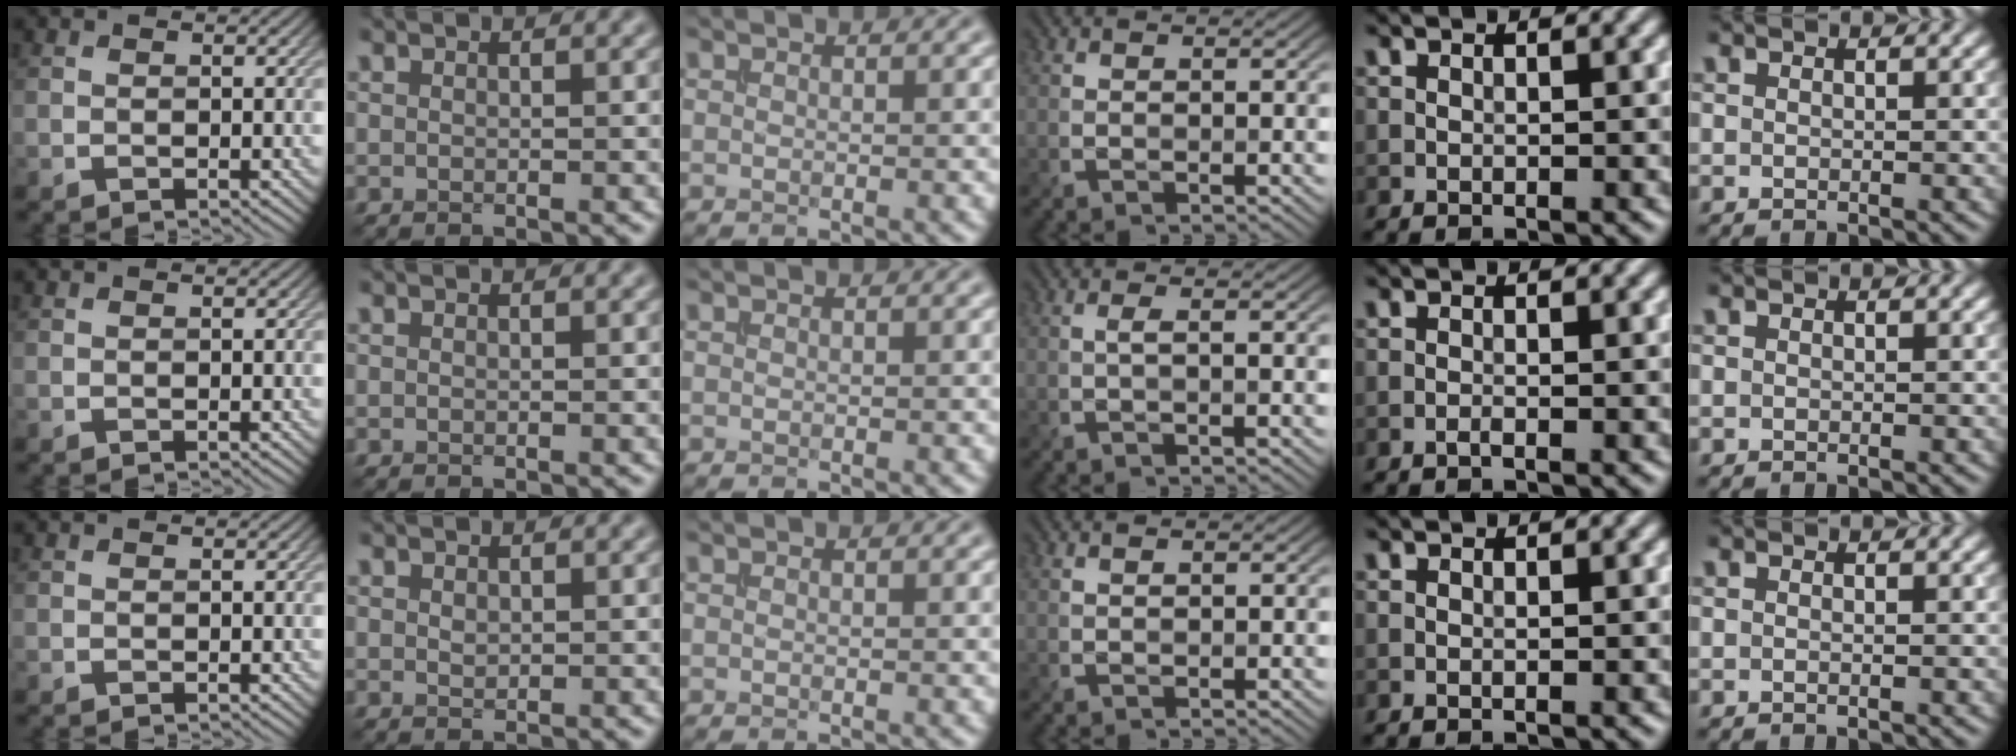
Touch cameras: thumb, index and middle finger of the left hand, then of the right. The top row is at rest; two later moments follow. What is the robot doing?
{"motion": "insert", "object": "drawer"}